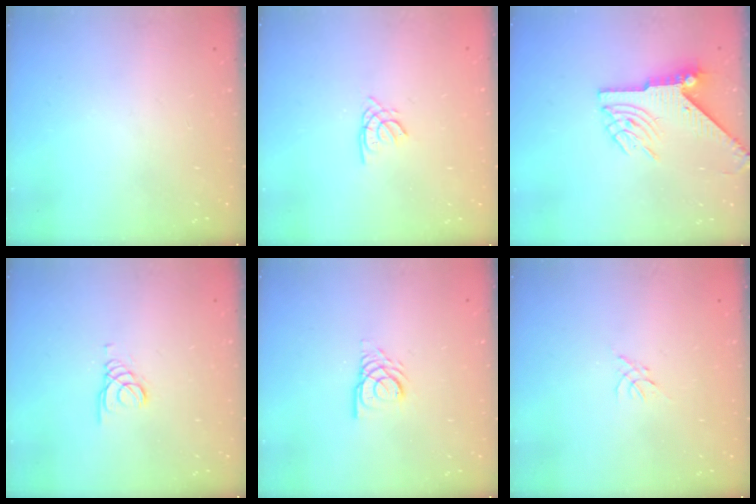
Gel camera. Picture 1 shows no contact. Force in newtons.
{"total": 1.7, "press": 1.7, "slide": 0.4}
{"total": 8.2, "press": 8.2, "slide": 0.9}
{"total": 1.3, "press": 1.3, "slide": 0.1}
{"total": 5.7, "press": 5.7, "slide": 0.6}
{"total": 0.0}